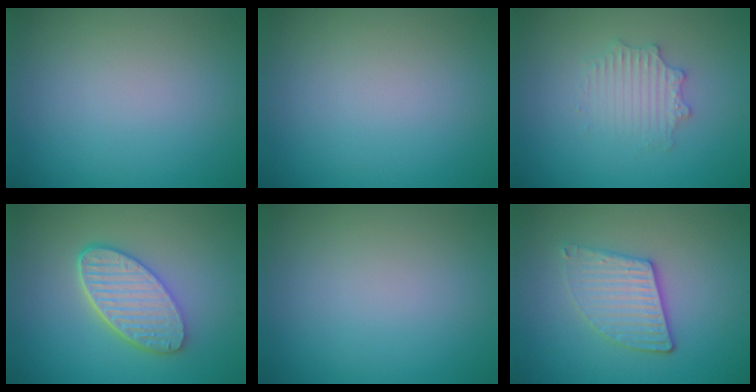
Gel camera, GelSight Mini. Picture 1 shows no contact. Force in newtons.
{"total": 0.0}
{"total": 2.6, "press": 2.6, "slide": 0.4}
{"total": 5.6, "press": 4.5, "slide": 3.3}
{"total": 0.0}
{"total": 3.6, "press": 3.1, "slide": 1.8}